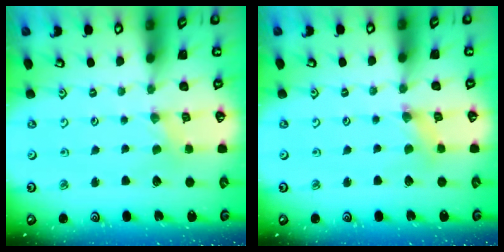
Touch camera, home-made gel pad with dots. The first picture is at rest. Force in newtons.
{"total": 1.3, "press": 1.3, "slide": 0.3}